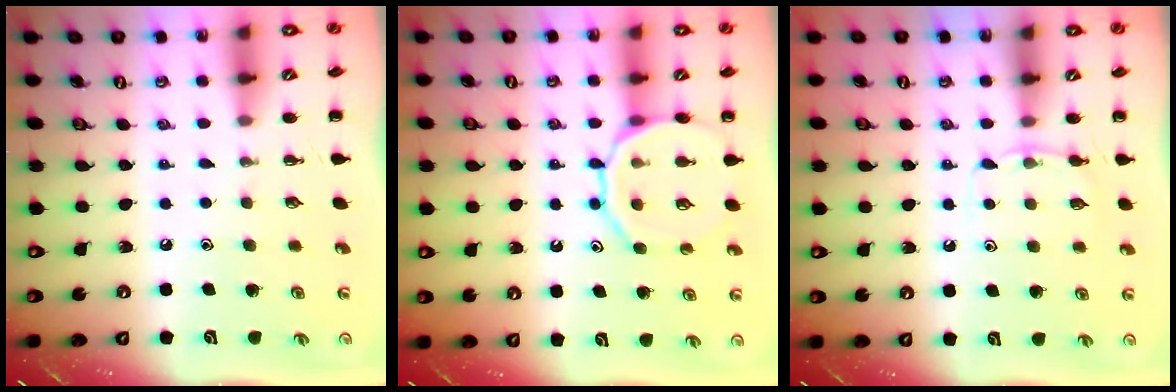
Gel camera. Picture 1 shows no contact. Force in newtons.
{"total": 12.8, "press": 12.7, "slide": 1.6}
{"total": 5.3, "press": 5.0, "slide": 1.5}